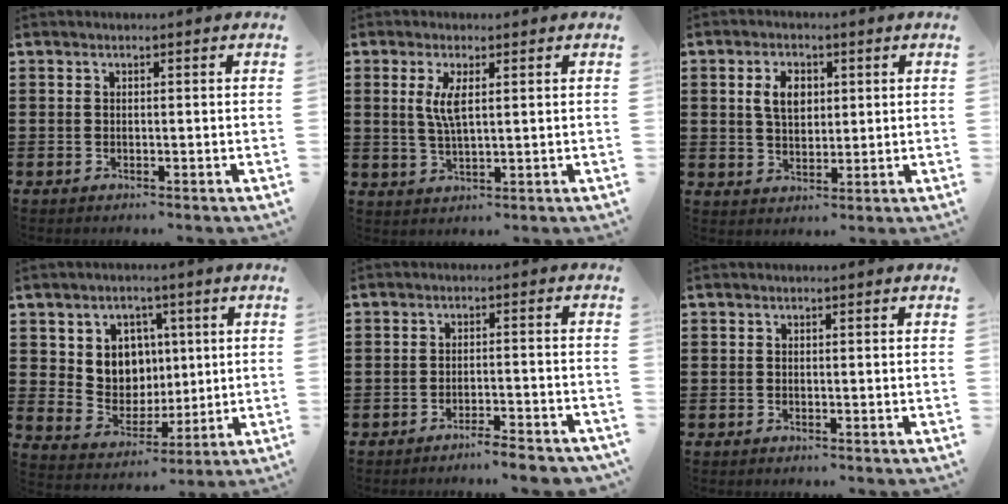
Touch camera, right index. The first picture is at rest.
{"total": 4.2, "force": [1.2, 1.1, 3.8], "torque": [-0.080, 0.003, 0.020]}
{"total": 4.9, "force": [1.3, 3.1, 3.6], "torque": [-0.072, 0.010, 0.019]}
{"total": 7.1, "force": [2.5, 6.4, 1.8], "torque": [-0.056, -0.007, 0.046]}
{"total": 3.5, "force": [-3.2, -0.3, 1.3], "torque": [-0.022, -0.004, -0.064]}
{"total": 0.0}